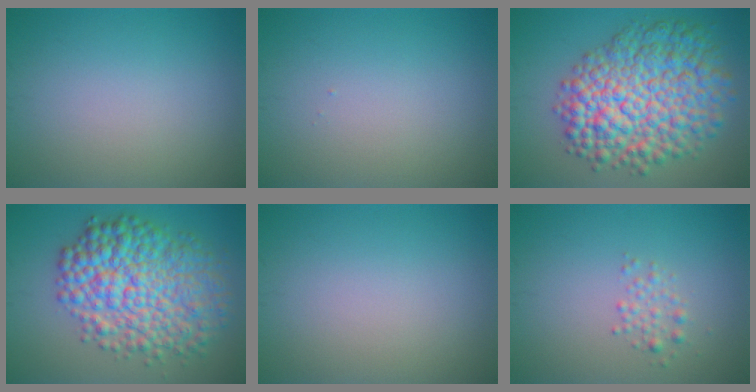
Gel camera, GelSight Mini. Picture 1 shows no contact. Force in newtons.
{"total": 0.0}
{"total": 11.3, "press": 11.3, "slide": 0.3}
{"total": 10.0, "press": 10.0, "slide": 0.1}
{"total": 0.0}
{"total": 1.4, "press": 1.4, "slide": 0.0}